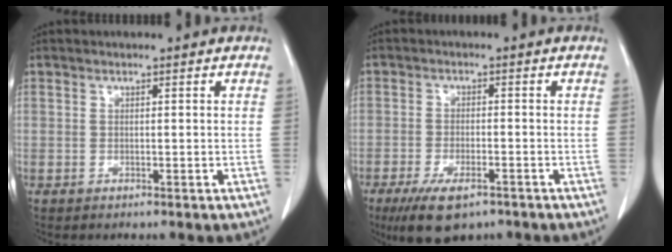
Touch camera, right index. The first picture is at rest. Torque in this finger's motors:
{"motor_torque": [0.82, -0.78, 0.40, 0.09]}